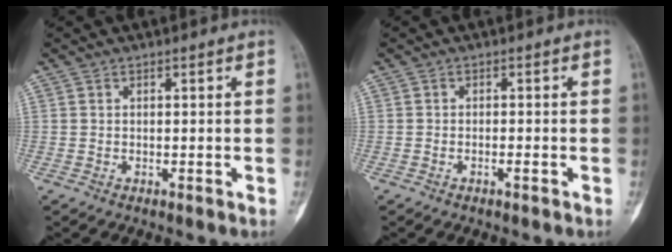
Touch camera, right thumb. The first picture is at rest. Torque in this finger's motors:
{"motor_torque": [-0.46, -0.32, -0.27, -0.02, -0.06]}